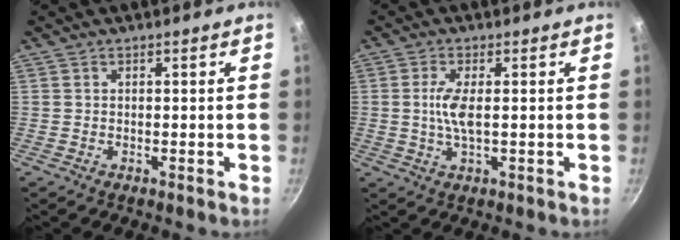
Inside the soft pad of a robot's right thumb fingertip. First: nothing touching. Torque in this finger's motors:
{"motor_torque": [1.10, 0.47, 0.59, 0.07, 0.05]}